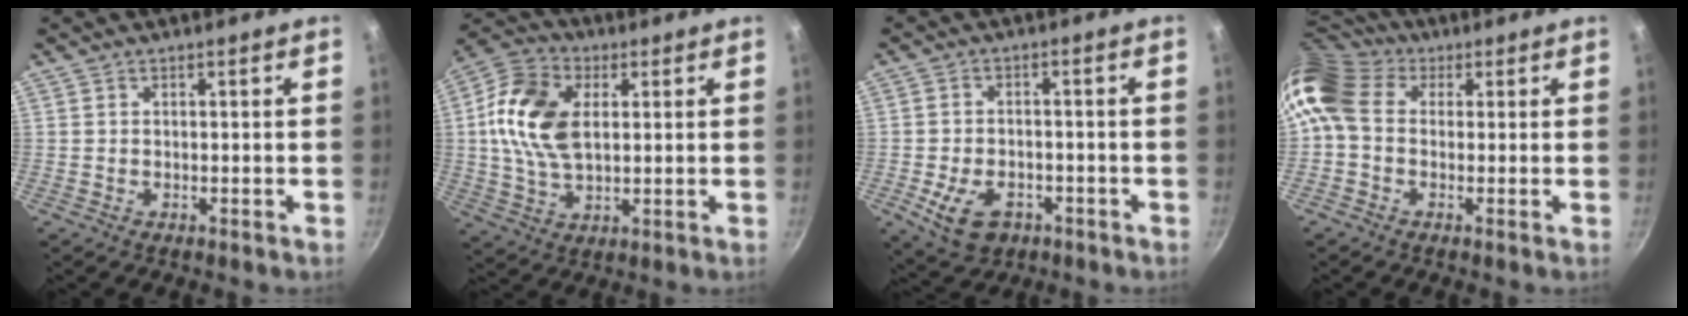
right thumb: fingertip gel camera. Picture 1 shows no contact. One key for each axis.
{"total": 3.9, "fx": 0.0, "fy": 3.5, "fz": 1.7, "tx": -0.018, "ty": 0.007, "tz": -0.021}
{"total": 8.5, "fx": -3.5, "fy": 5.7, "fz": 5.2, "tx": -0.081, "ty": 0.015, "tz": -0.052}
{"total": 11.1, "fx": 1.4, "fy": 8.6, "fz": 6.9, "tx": -0.134, "ty": 0.027, "tz": 0.006}